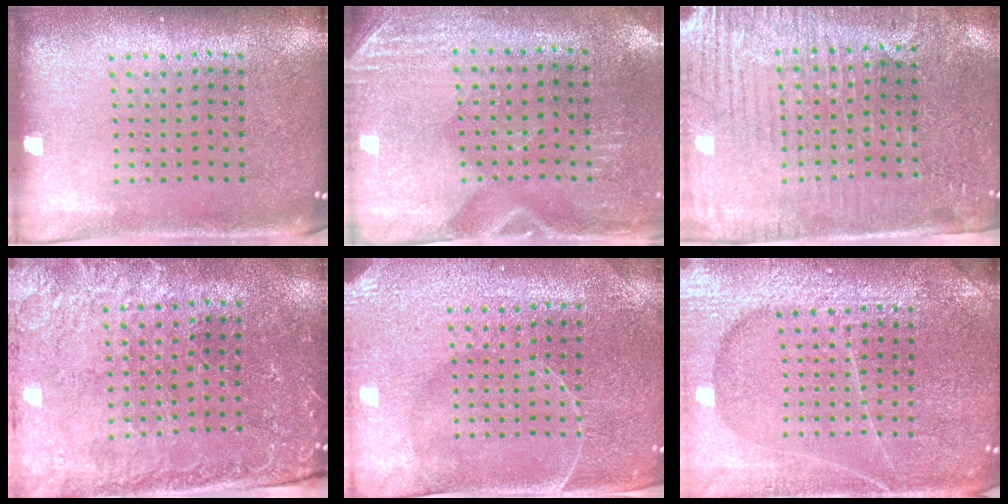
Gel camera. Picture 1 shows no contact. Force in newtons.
{"total": 2.8, "press": 2.5, "slide": 1.3}
{"total": 3.7, "press": 3.5, "slide": 1.4}
{"total": 0.7, "press": 0.6, "slide": 0.4}
{"total": 3.4, "press": 3.4, "slide": 0.4}
{"total": 6.7, "press": 6.6, "slide": 0.9}